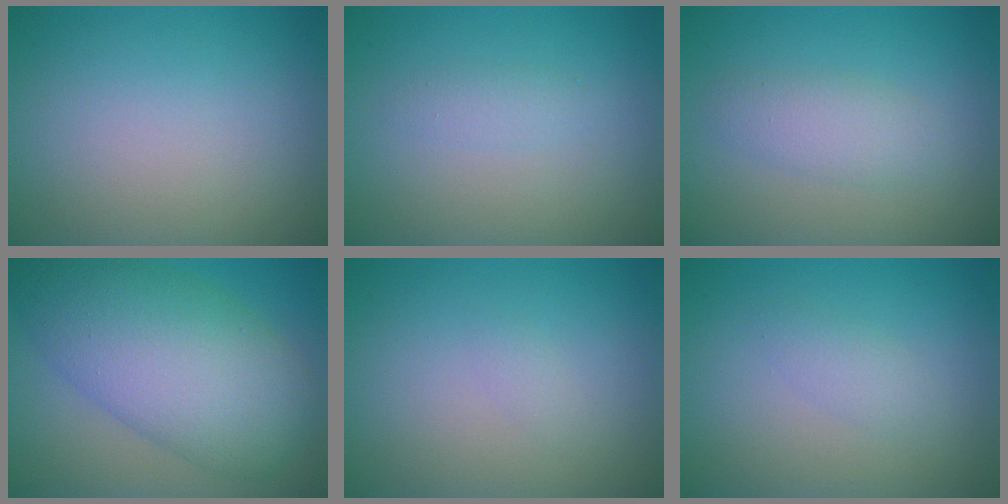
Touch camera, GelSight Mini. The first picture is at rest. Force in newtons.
{"total": 1.1, "press": 1.1, "slide": 0.1}
{"total": 2.5, "press": 2.5, "slide": 0.1}
{"total": 11.1, "press": 11.1, "slide": 0.1}
{"total": 0.6, "press": 0.6, "slide": 0.1}
{"total": 1.4, "press": 1.3, "slide": 0.1}